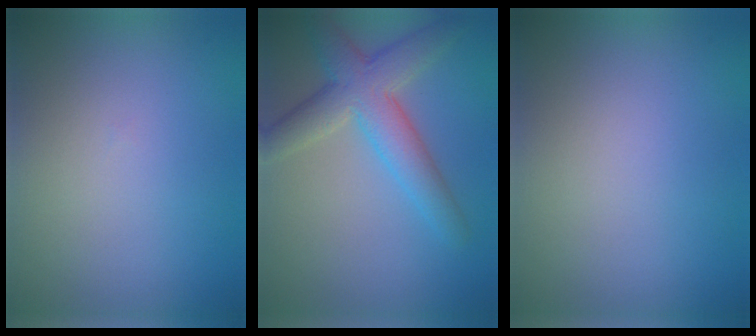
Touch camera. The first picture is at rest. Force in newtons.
{"total": 5.5, "press": 5.4, "slide": 0.3}
{"total": 0.0}